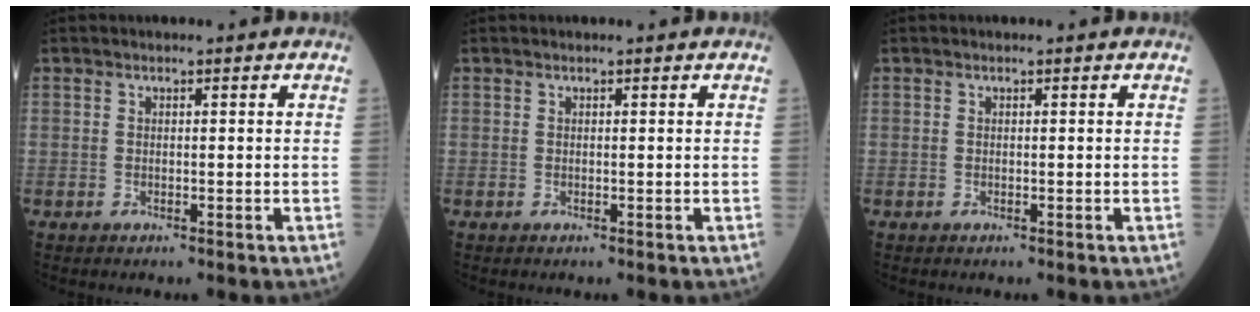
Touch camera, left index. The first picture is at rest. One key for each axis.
{"total": 0.0}
{"total": 0.0}